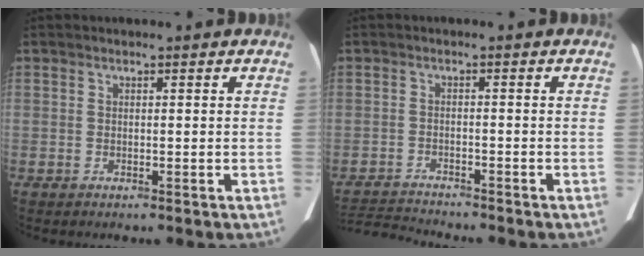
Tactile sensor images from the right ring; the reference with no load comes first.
{"total": 5.6, "force": [-5.5, -0.7, 0.0], "torque": [-0.007, -0.010, -0.097]}